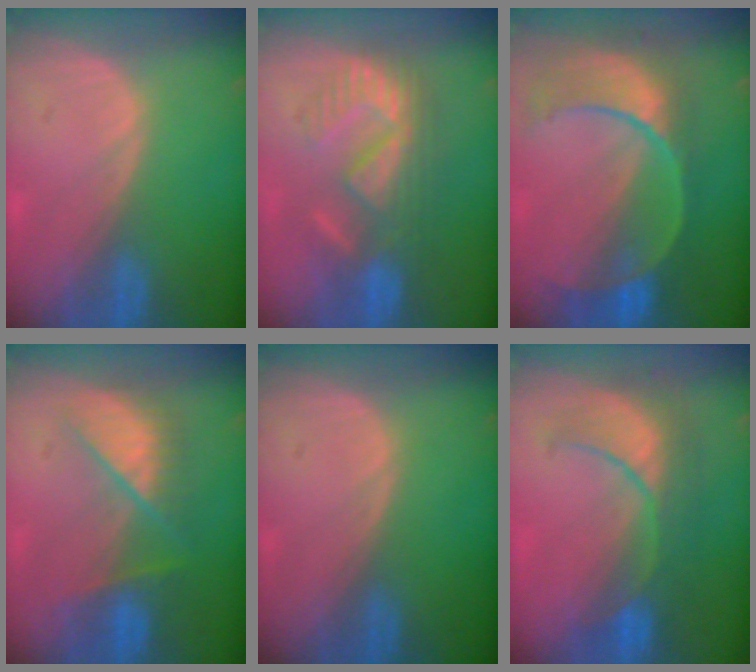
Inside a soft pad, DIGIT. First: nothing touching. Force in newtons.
{"total": 8.7, "press": 8.5, "slide": 1.6}
{"total": 10.8, "press": 9.3, "slide": 5.6}
{"total": 7.1, "press": 7.0, "slide": 0.6}
{"total": 0.0}
{"total": 8.2, "press": 8.1, "slide": 0.8}